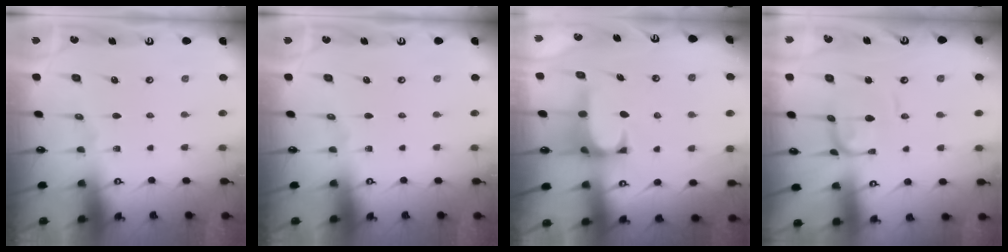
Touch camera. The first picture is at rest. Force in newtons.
{"total": 0.0}
{"total": 1.4, "press": 1.2, "slide": 0.8}
{"total": 1.0, "press": 0.9, "slide": 0.4}